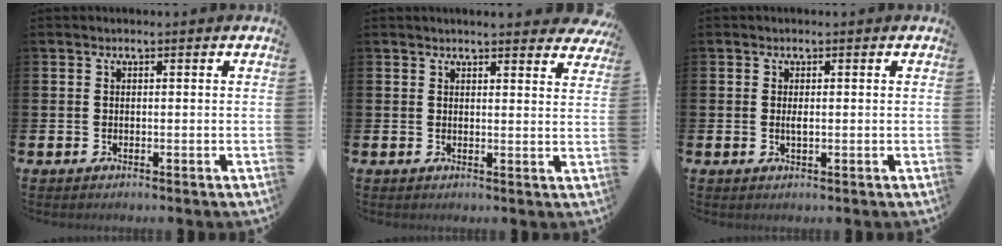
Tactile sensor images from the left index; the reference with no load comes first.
{"total": 3.1, "force": [3.1, 0.0, 0.3], "torque": [-0.005, -0.016, 0.055]}
{"total": 1.0, "force": [0.1, 0.3, 0.9], "torque": [-0.017, 0.000, 0.001]}